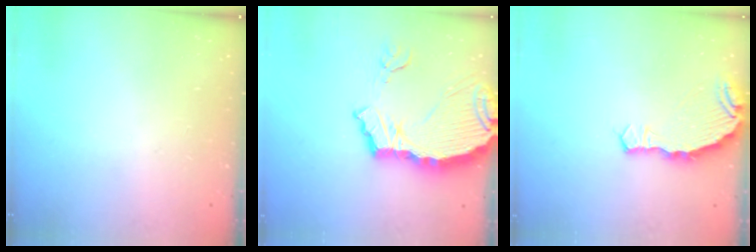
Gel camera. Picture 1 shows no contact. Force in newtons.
{"total": 10.3, "press": 10.3, "slide": 1.1}
{"total": 8.1, "press": 6.7, "slide": 4.5}